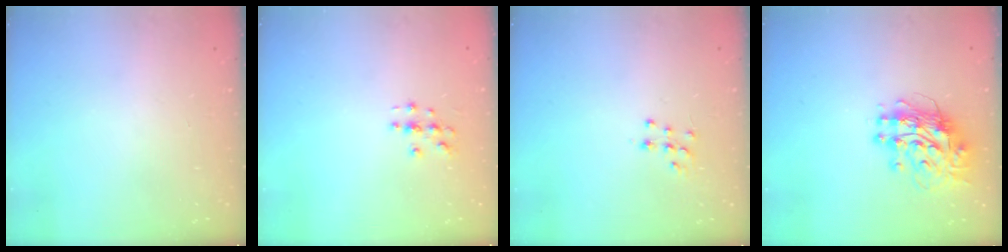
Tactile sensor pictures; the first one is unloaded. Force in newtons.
{"total": 2.8, "press": 2.8, "slide": 0.3}
{"total": 7.0, "press": 7.0, "slide": 0.3}
{"total": 12.3, "press": 12.3, "slide": 1.1}